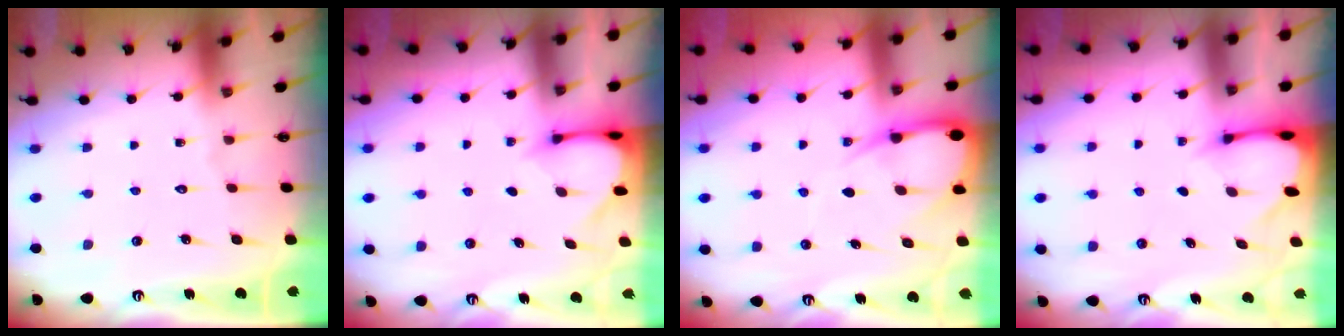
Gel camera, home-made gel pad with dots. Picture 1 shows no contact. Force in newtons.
{"total": 3.4, "press": 3.4, "slide": 0.3}
{"total": 8.9, "press": 8.8, "slide": 0.9}
{"total": 2.4, "press": 2.4, "slide": 0.1}